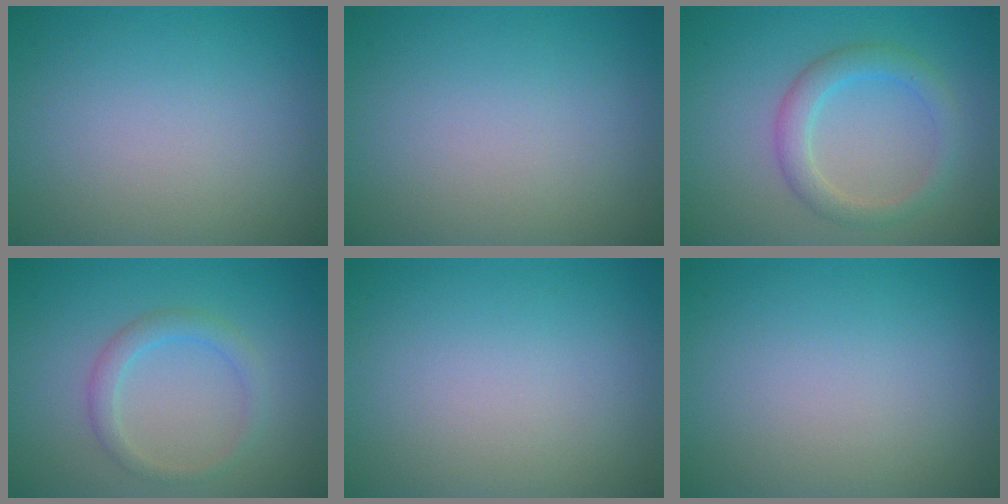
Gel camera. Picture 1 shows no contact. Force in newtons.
{"total": 0.0}
{"total": 2.9, "press": 2.9, "slide": 0.2}
{"total": 2.1, "press": 2.1, "slide": 0.1}
{"total": 0.0}
{"total": 0.0}